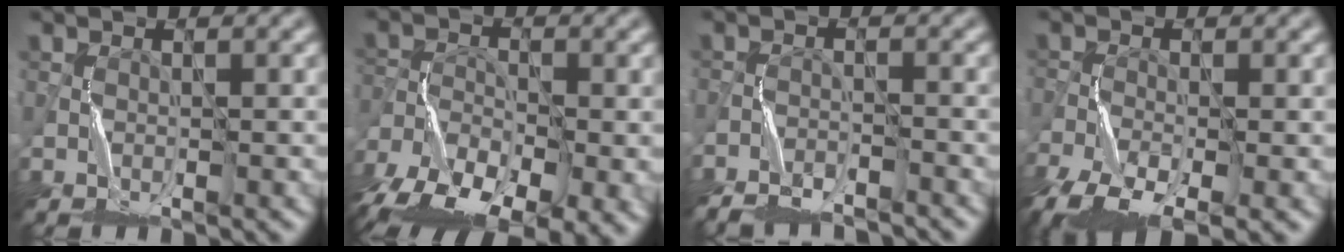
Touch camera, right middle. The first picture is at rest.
{"total": 10.8, "force": [-7.0, 4.6, 6.8], "torque": [-0.126, -0.022, -0.128]}
{"total": 6.5, "force": [-6.2, 1.4, 1.2], "torque": [-0.021, -0.006, -0.102]}
{"total": 8.4, "force": [-5.5, 3.0, 5.5], "torque": [-0.122, -0.033, -0.107]}